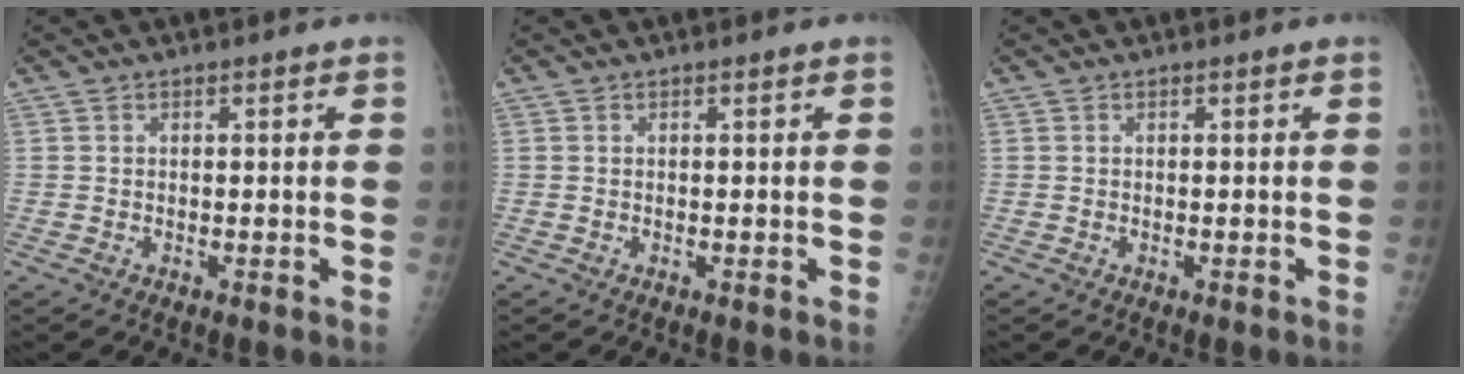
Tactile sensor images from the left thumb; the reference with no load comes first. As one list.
[{"total": 0.0}, {"total": 0.0}]